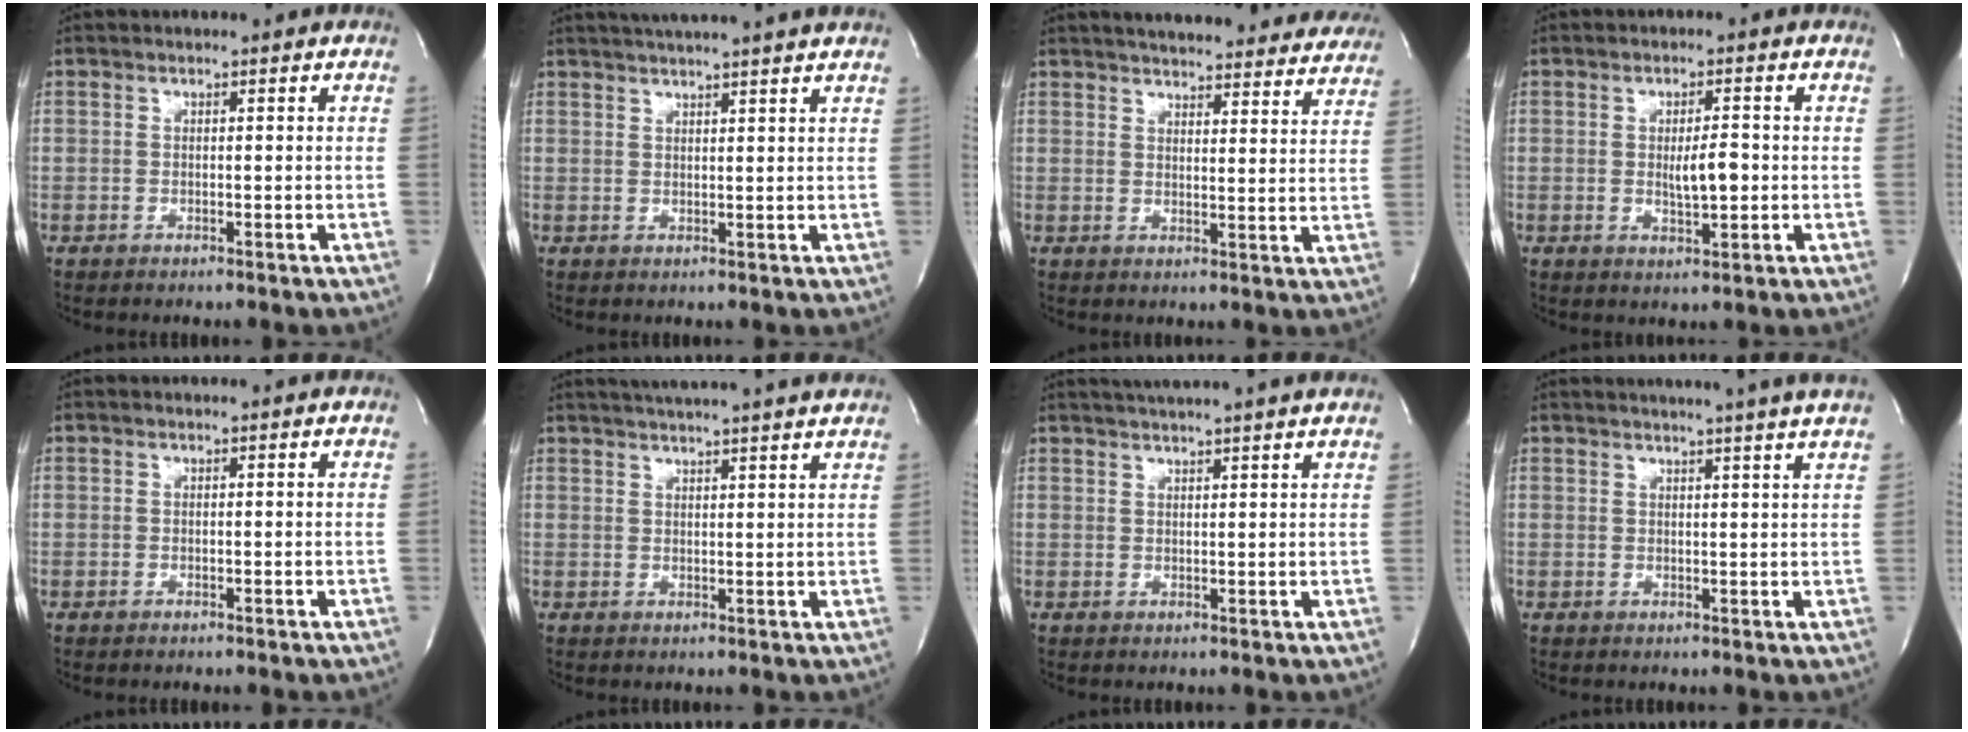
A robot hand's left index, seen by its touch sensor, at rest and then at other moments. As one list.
[{"total": 10.6, "force": [9.5, -0.6, 4.8], "torque": [-0.081, 0.024, 0.118]}, {"total": 26.1, "force": [24.1, 5.1, 8.8], "torque": [-0.132, -0.031, 0.285]}, {"total": 4.2, "force": [-0.2, 1.1, 4.0], "torque": [-0.067, -0.003, 0.000]}, {"total": 0.0}, {"total": 14.0, "force": [12.6, -0.3, 6.0], "torque": [-0.107, 0.015, 0.163]}, {"total": 9.8, "force": [8.8, -0.7, 4.4], "torque": [-0.075, 0.025, 0.111]}, {"total": 10.3, "force": [9.1, -1.5, 4.7], "torque": [-0.068, -0.010, 0.094]}]